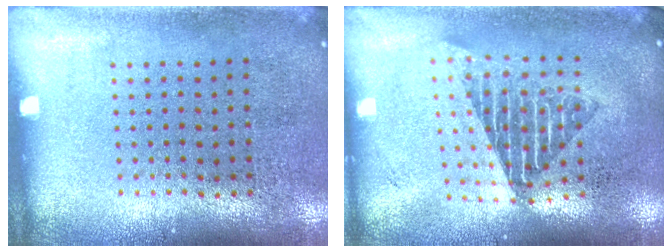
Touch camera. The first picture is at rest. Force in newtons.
{"total": 1.7, "press": 1.4, "slide": 1.0}